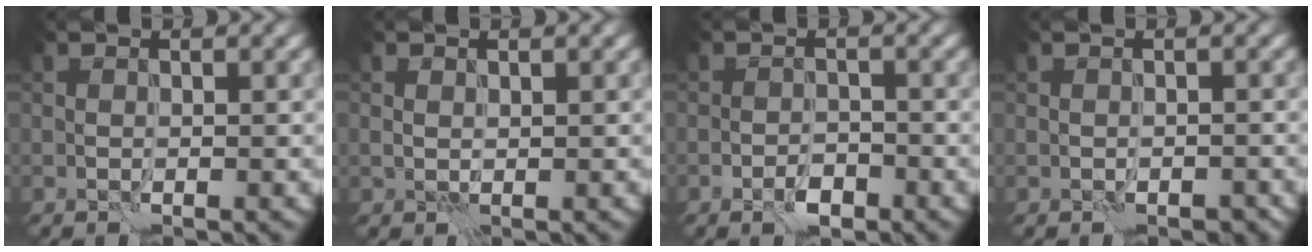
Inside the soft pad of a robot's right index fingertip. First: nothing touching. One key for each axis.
{"total": 0.6, "fx": 0.4, "fy": 0.4, "fz": -0.1, "tx": 0.005, "ty": -0.002, "tz": 0.007}
{"total": 2.0, "fx": -1.3, "fy": 1.0, "fz": 1.1, "tx": -0.014, "ty": 0.003, "tz": -0.025}
{"total": 1.3, "fx": -1.0, "fy": 0.8, "fz": 0.4, "tx": -0.009, "ty": 0.004, "tz": -0.011}